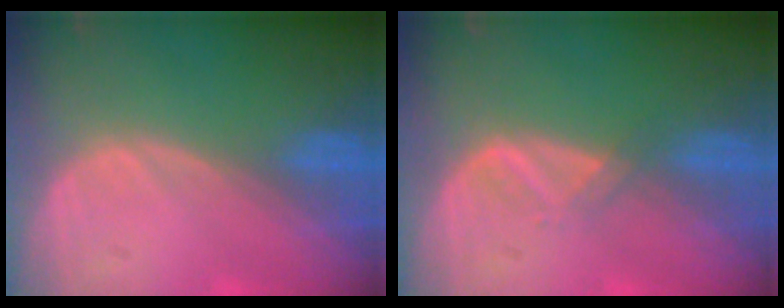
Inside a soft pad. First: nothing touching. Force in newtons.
{"total": 1.8, "press": 1.7, "slide": 0.3}